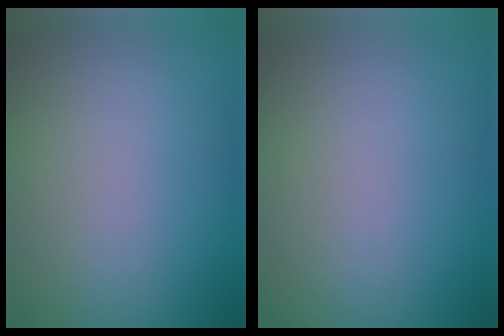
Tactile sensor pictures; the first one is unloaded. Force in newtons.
{"total": 0.0}